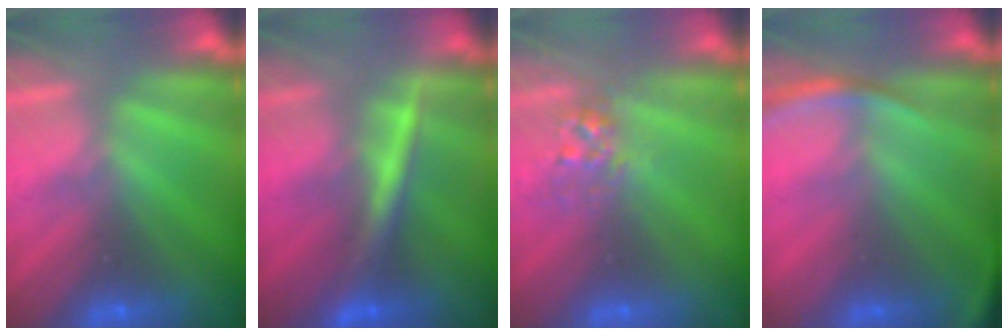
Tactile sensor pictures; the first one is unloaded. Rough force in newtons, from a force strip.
{"total": 2.4}
{"total": 2.8}
{"total": 2.6}